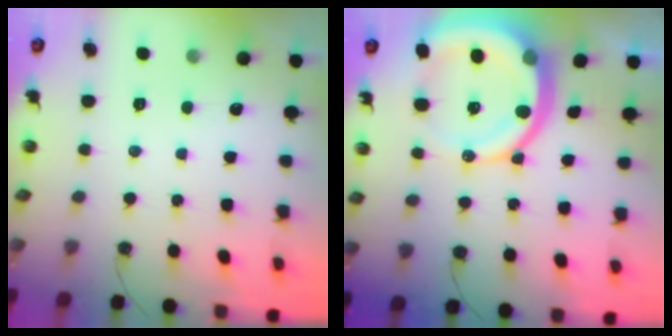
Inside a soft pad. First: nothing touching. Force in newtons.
{"total": 16.5, "press": 16.3, "slide": 2.1}